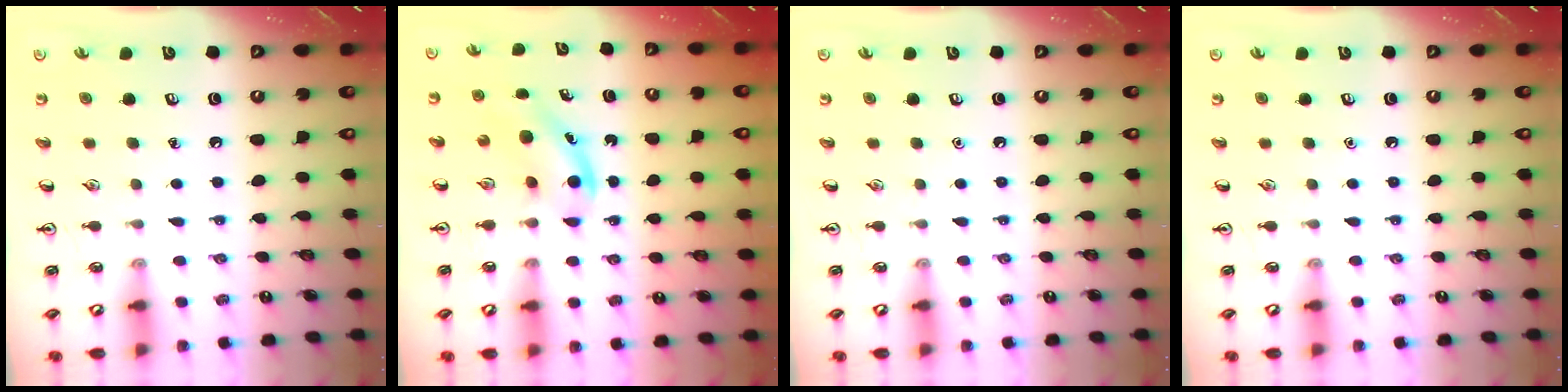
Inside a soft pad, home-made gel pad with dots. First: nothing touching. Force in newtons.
{"total": 4.5, "press": 4.4, "slide": 1.1}
{"total": 0.0}
{"total": 0.0}